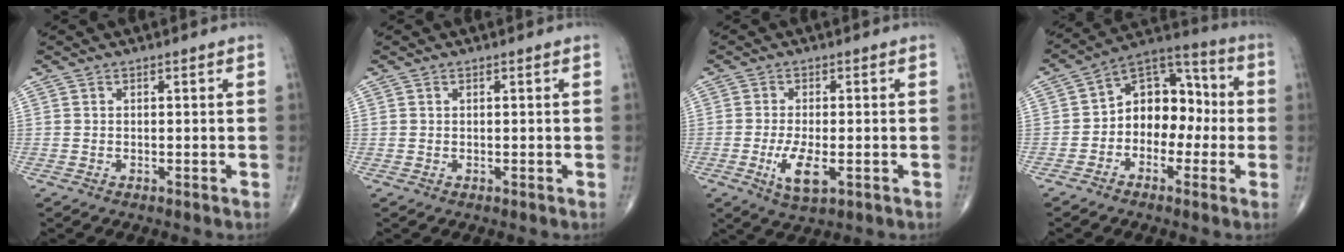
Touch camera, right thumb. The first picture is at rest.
{"total": 0.0}
{"total": 6.2, "force": [-1.8, 2.3, 5.4], "torque": [-0.101, -0.009, -0.027]}
{"total": 12.2, "force": [-1.5, 8.8, 8.3], "torque": [-0.084, 0.049, -0.043]}